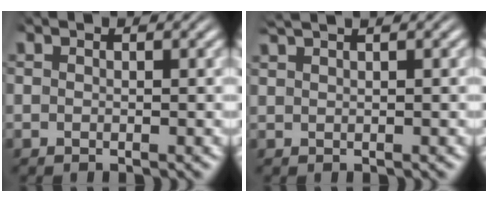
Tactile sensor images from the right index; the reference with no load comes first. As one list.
[{"total": 2.1, "force": [1.8, -0.3, 1.0], "torque": [-0.005, 0.009, 0.033]}]